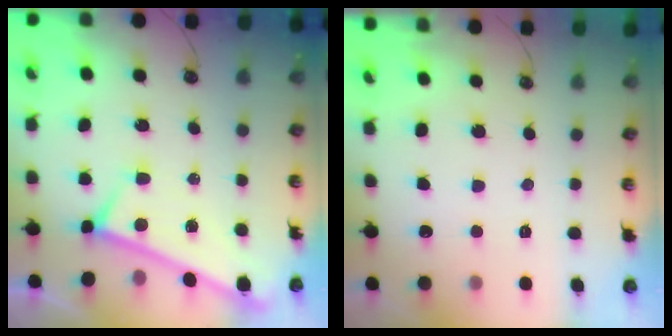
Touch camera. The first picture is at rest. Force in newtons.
{"total": 0.0}